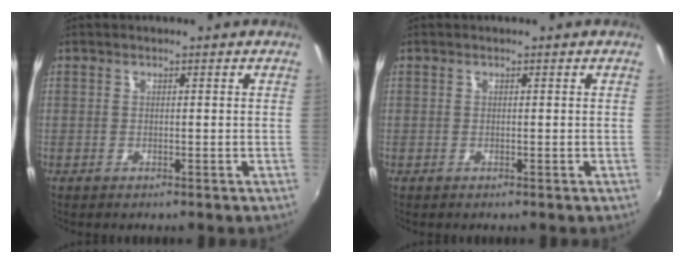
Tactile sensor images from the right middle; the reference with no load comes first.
{"total": 0.0}